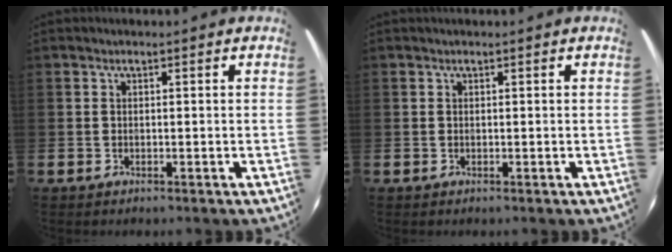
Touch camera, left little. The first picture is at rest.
{"total": 0.0}